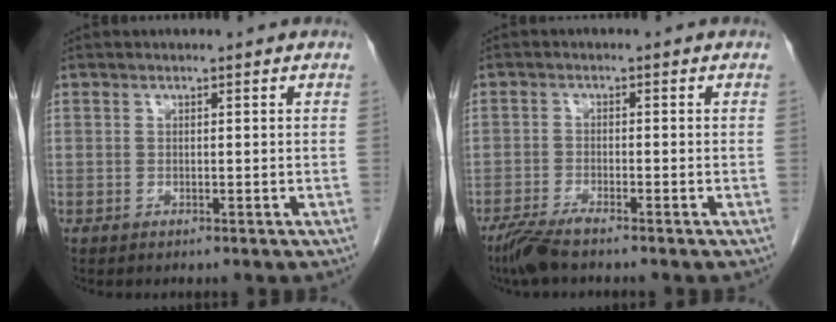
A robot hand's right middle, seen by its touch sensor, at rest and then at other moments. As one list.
[{"total": 4.1, "force": [-3.3, 0.3, 2.4], "torque": [-0.052, -0.012, -0.067]}]